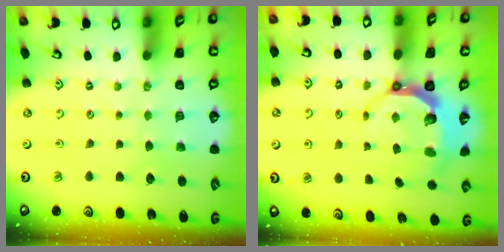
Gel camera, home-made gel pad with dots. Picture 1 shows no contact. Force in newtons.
{"total": 6.4, "press": 5.1, "slide": 3.8}